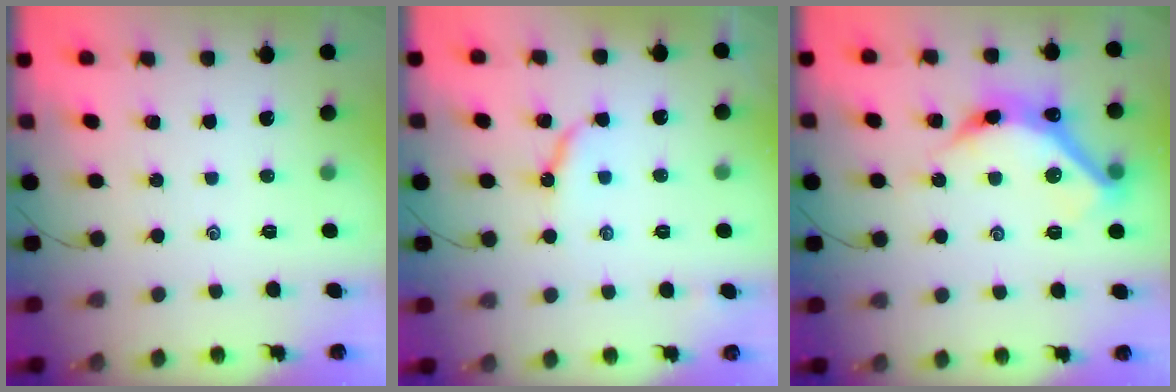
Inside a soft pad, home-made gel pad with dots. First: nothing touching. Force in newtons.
{"total": 5.9, "press": 5.9, "slide": 0.2}
{"total": 15.3, "press": 15.3, "slide": 0.2}